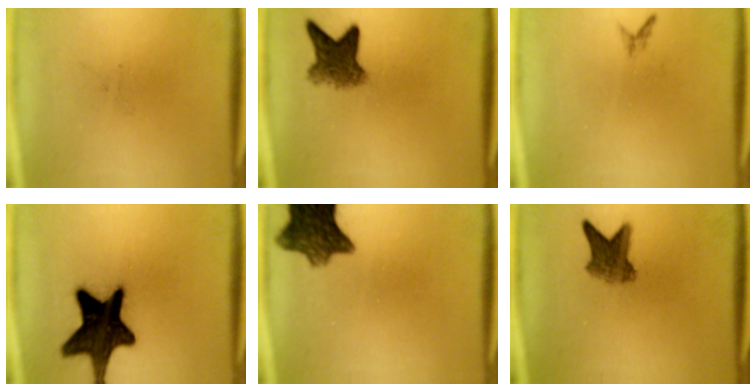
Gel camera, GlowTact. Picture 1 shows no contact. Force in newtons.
{"total": 6.0}
{"total": 0.7}
{"total": 17.4}
{"total": 9.7}
{"total": 5.2}